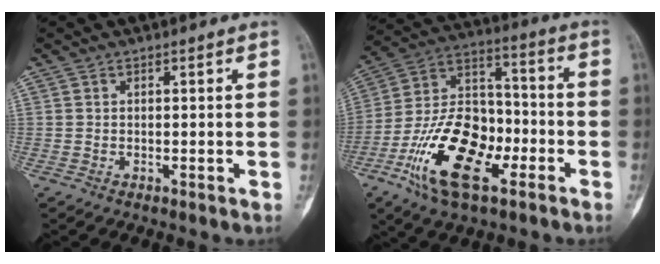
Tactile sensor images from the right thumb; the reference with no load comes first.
{"total": 20.1, "force": [-8.5, 10.3, 15.0], "torque": [-0.260, 0.050, -0.154]}